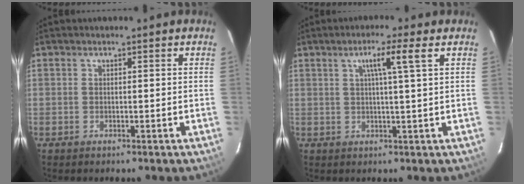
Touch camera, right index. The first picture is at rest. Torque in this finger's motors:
{"motor_torque": [-0.14, 0.02, 0.11, 0.06]}